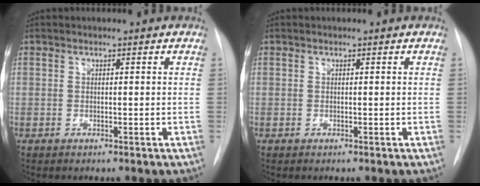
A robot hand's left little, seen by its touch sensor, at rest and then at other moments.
{"total": 0.0}